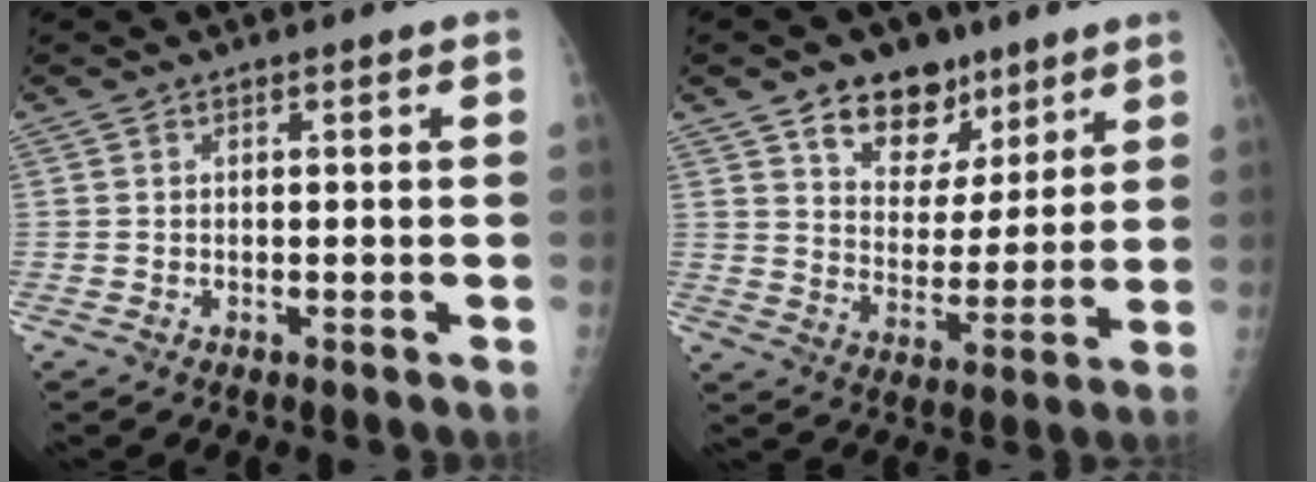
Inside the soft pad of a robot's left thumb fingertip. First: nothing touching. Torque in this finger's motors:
{"motor_torque": [1.04, 1.04, 0.44, -0.35, 0.01]}